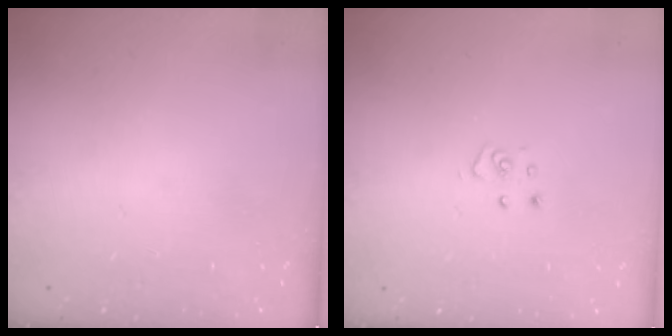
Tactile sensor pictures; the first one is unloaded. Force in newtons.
{"total": 3.9, "press": 3.9, "slide": 0.2}